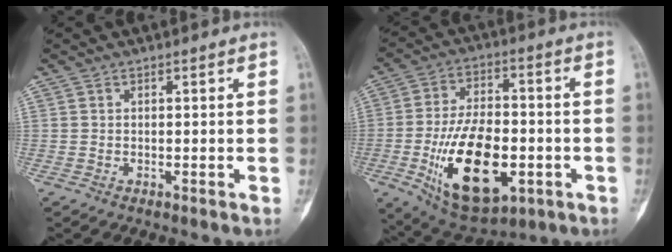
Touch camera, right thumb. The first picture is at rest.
{"total": 20.4, "force": [-5.5, 10.8, 16.4], "torque": [-0.259, 0.016, -0.074]}